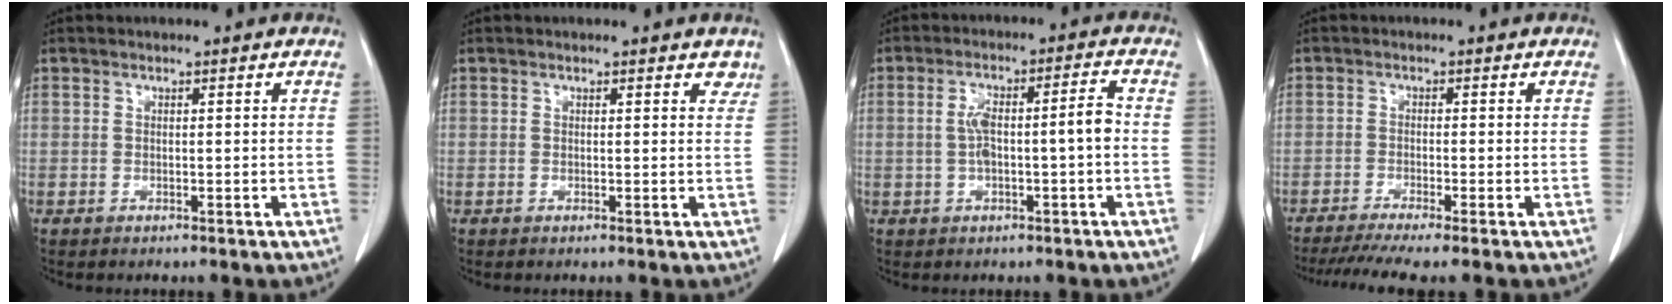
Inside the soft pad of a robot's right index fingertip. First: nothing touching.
{"total": 2.2, "force": [1.9, 1.0, 0.7], "torque": [0.005, -0.004, 0.011]}
{"total": 6.7, "force": [-0.5, 1.0, 6.6], "torque": [-0.123, 0.025, -0.007]}
{"total": 6.6, "force": [-5.2, -0.4, 4.1], "torque": [-0.060, -0.011, -0.086]}